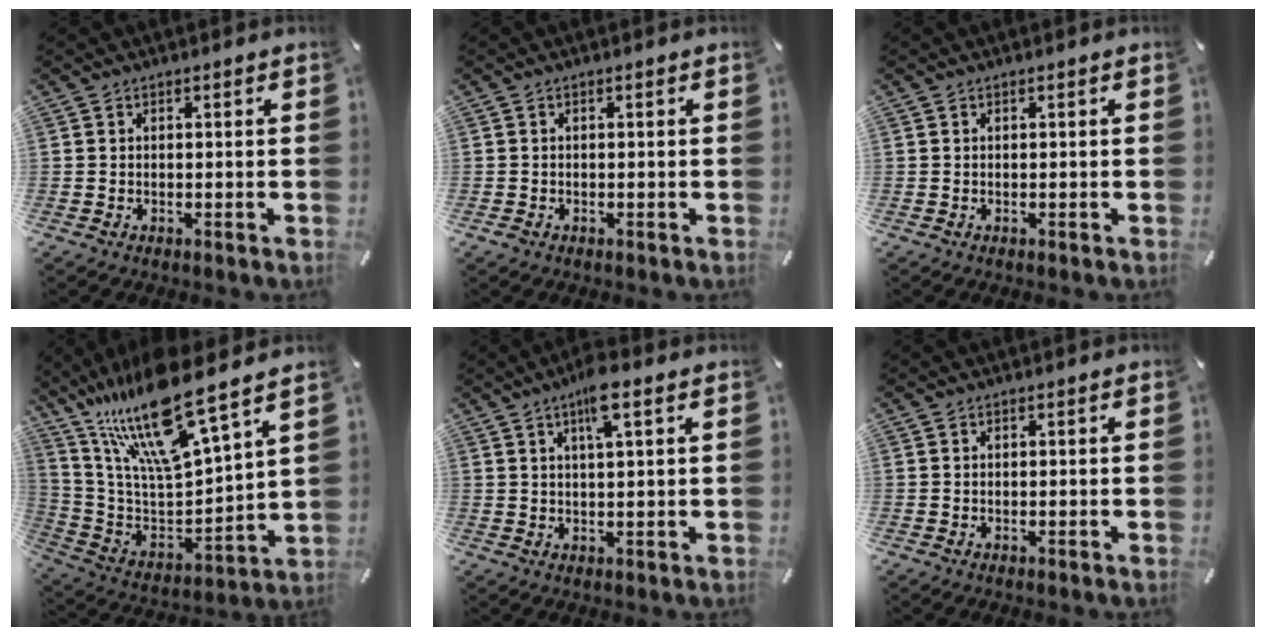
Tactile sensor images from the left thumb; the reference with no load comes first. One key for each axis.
{"total": 0.7, "fx": -0.3, "fy": 0.5, "fz": 0.3, "tx": -0.005, "ty": 0.002, "tz": -0.007}
{"total": 0.0}
{"total": 21.5, "fx": 17.2, "fy": 4.2, "fz": 12.2, "tx": -0.251, "ty": -0.135, "tz": 0.286}
{"total": 6.3, "fx": 3.4, "fy": 1.1, "fz": 5.2, "tx": -0.101, "ty": 0.003, "tz": 0.055}
{"total": 0.0}